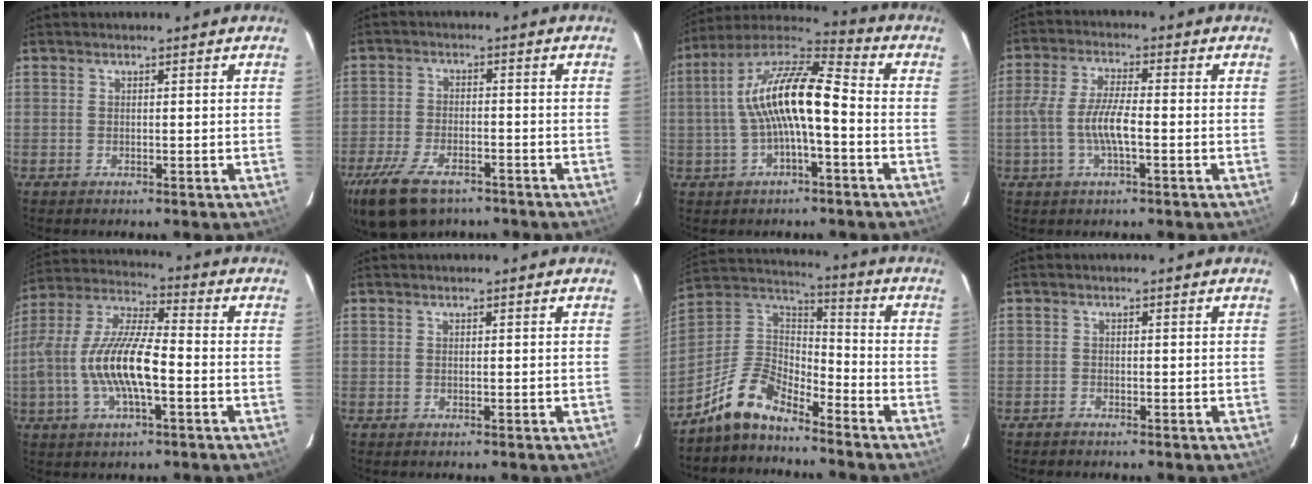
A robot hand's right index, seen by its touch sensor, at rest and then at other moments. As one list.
[{"total": 14.2, "force": [-9.5, 6.9, 7.9], "torque": [-0.195, -0.029, -0.167]}, {"total": 14.0, "force": [-1.3, 3.7, 13.4], "torque": [-0.249, 0.023, -0.028]}, {"total": 7.7, "force": [-1.8, 1.9, 7.3], "torque": [-0.149, 0.002, -0.035]}, {"total": 15.1, "force": [-3.6, 4.6, 13.9], "torque": [-0.282, 0.001, -0.070]}, {"total": 0.0}, {"total": 11.7, "force": [-9.5, 3.9, 5.5], "torque": [-0.132, 0.024, -0.195]}, {"total": 0.9, "force": [-0.9, 0.2, 0.0], "torque": [-0.008, 0.002, -0.018]}]